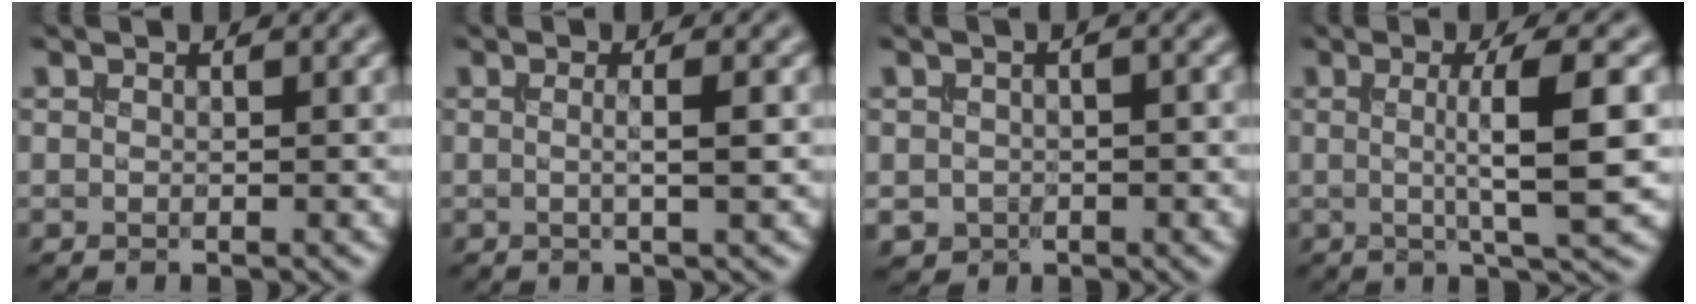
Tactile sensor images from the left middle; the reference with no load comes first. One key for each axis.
{"total": 2.1, "fx": -0.2, "fy": 0.5, "fz": 2.0, "tx": -0.029, "ty": 0.002, "tz": -0.005}
{"total": 1.8, "fx": -0.8, "fy": 1.5, "fz": 0.8, "tx": -0.013, "ty": -0.006, "tz": -0.006}
{"total": 6.4, "fx": 0.1, "fy": 1.2, "fz": 6.3, "tx": -0.090, "ty": 0.003, "tz": 0.001}